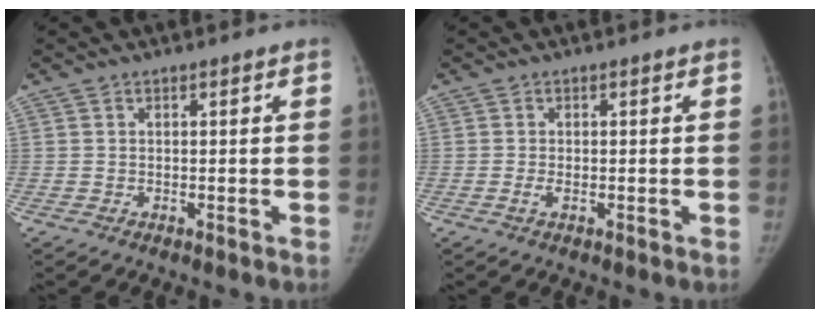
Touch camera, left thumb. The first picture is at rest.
{"total": 1.2, "force": [-0.3, 0.6, 1.0], "torque": [-0.025, 0.000, -0.007]}